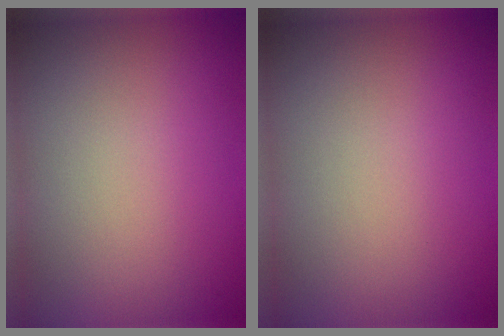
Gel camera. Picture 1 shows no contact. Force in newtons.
{"total": 0.0}